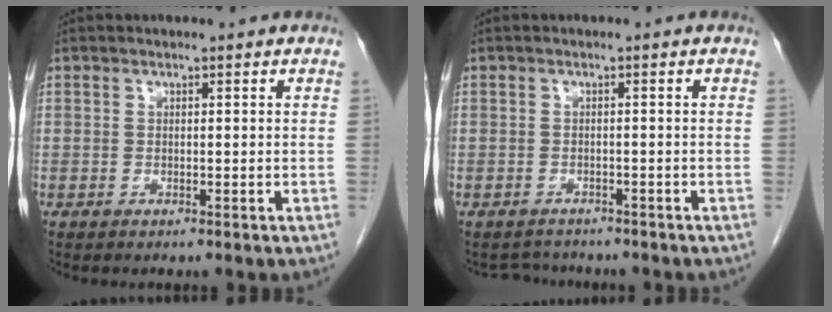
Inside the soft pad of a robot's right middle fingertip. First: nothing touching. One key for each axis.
{"total": 3.2, "fx": -2.9, "fy": 1.1, "fz": -0.2, "tx": -0.001, "ty": -0.004, "tz": -0.043}